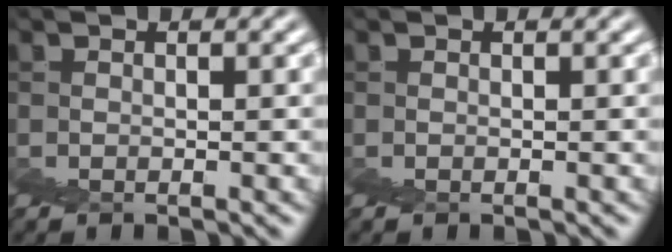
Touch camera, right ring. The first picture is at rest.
{"total": 0.0}